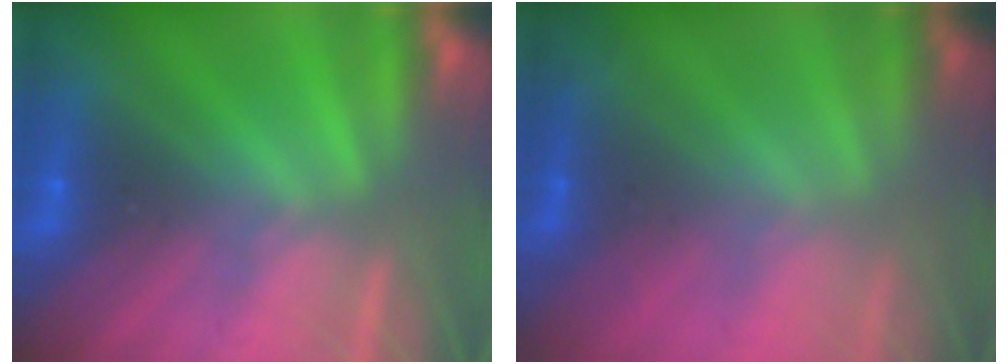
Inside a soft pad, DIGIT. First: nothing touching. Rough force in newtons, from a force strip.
{"total": 1.5}